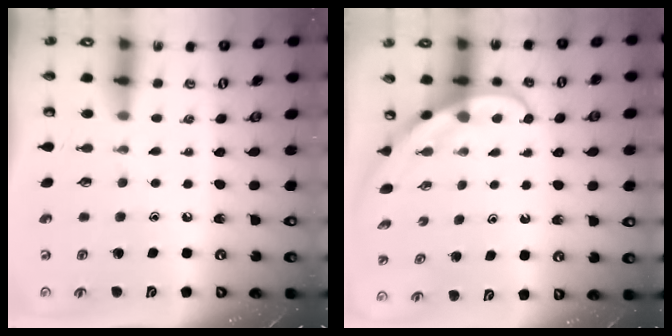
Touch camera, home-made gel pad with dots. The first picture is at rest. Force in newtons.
{"total": 3.9, "press": 3.8, "slide": 0.3}